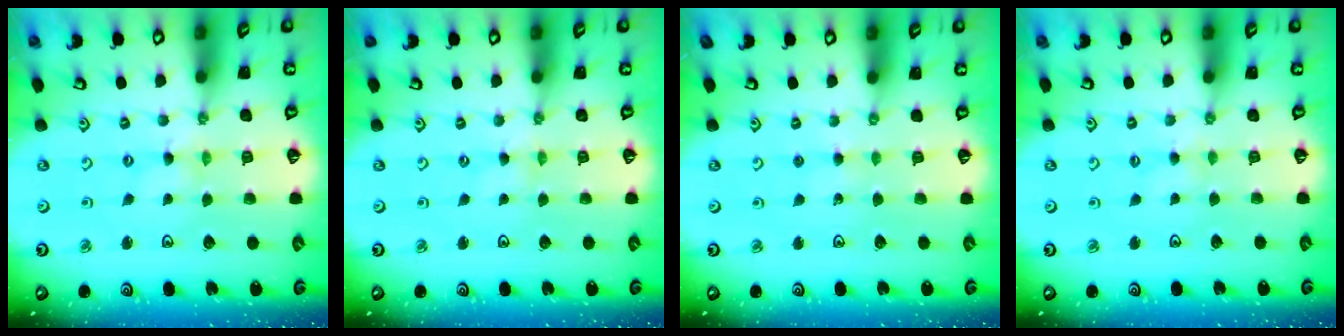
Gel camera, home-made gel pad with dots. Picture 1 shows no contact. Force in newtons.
{"total": 0.0}
{"total": 2.2, "press": 2.2, "slide": 0.2}
{"total": 1.6, "press": 1.5, "slide": 0.3}